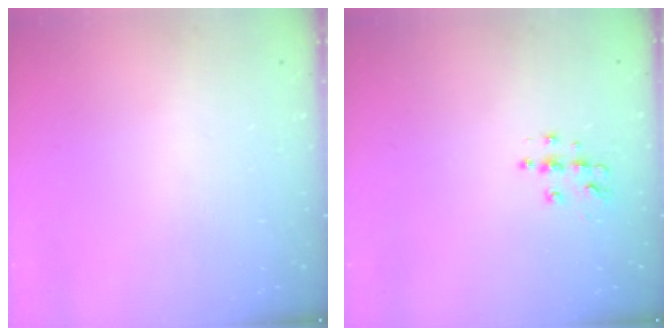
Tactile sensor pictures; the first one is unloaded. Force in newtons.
{"total": 7.5, "press": 7.5, "slide": 0.3}